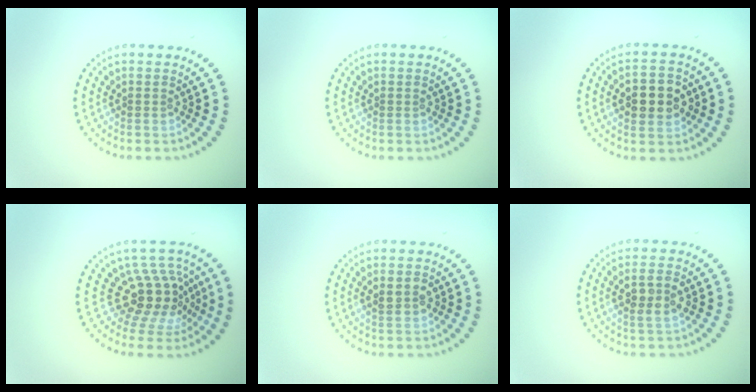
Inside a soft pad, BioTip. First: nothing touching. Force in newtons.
{"total": 0.0}
{"total": 4.5, "press": 4.5, "slide": 0.2}
{"total": 4.7, "press": 3.5, "slide": 3.2}
{"total": 1.7, "press": 1.7, "slide": 0.1}
{"total": 2.4, "press": 2.3, "slide": 0.5}